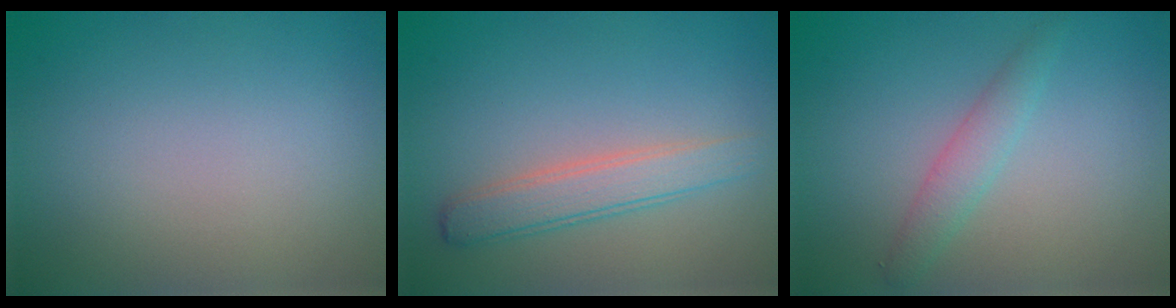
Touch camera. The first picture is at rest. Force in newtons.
{"total": 3.0, "press": 3.0, "slide": 0.1}
{"total": 2.0, "press": 2.0, "slide": 0.1}